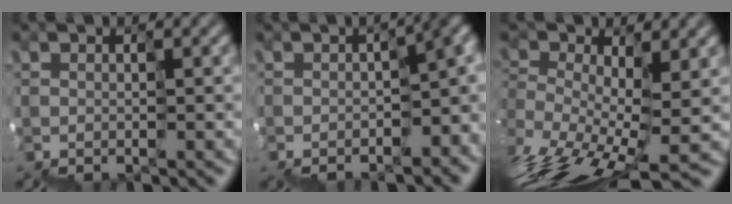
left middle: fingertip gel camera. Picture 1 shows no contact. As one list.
[{"total": 7.1, "force": [-3.0, 3.0, 5.8], "torque": [-0.061, -0.009, -0.035]}, {"total": 5.9, "force": [-3.0, 2.6, 4.4], "torque": [-0.109, -0.010, -0.065]}]